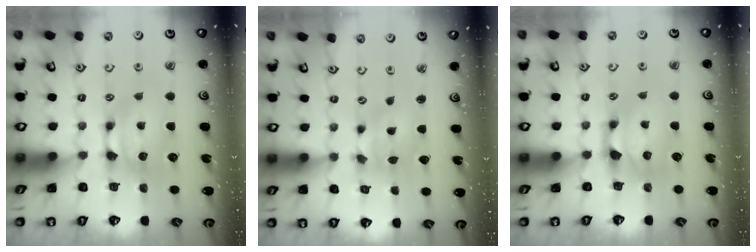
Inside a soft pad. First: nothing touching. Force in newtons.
{"total": 1.9, "press": 1.4, "slide": 1.3}
{"total": 1.2, "press": 0.2, "slide": 1.2}